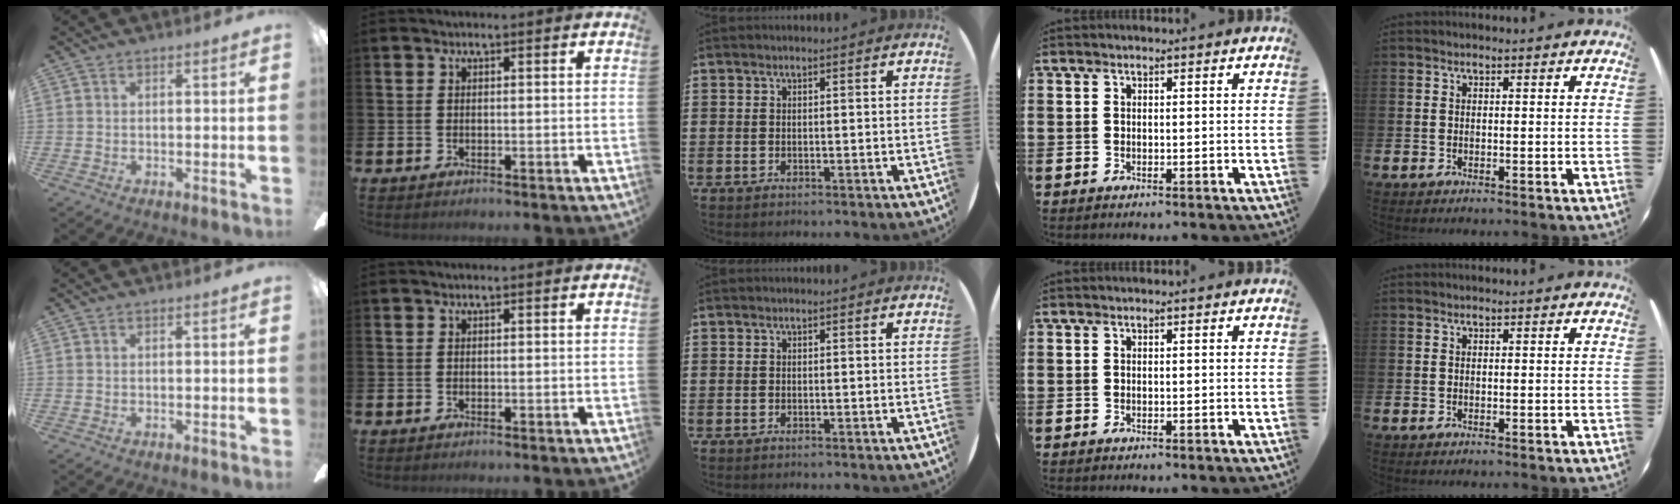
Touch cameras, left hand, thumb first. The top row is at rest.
{}